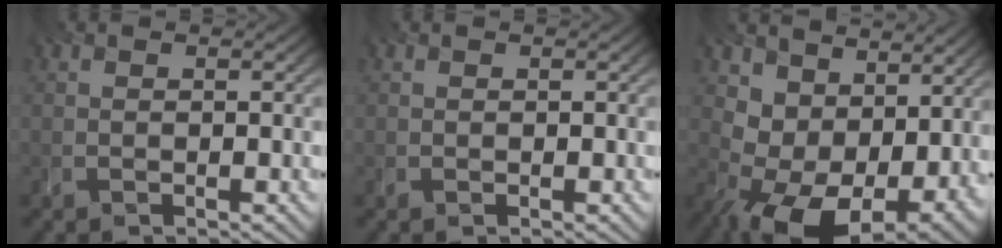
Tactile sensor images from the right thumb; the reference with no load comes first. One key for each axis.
{"total": 0.0}
{"total": 9.5, "fx": 3.4, "fy": 6.4, "fz": 6.0, "tx": -0.110, "ty": -0.022, "tz": 0.070}